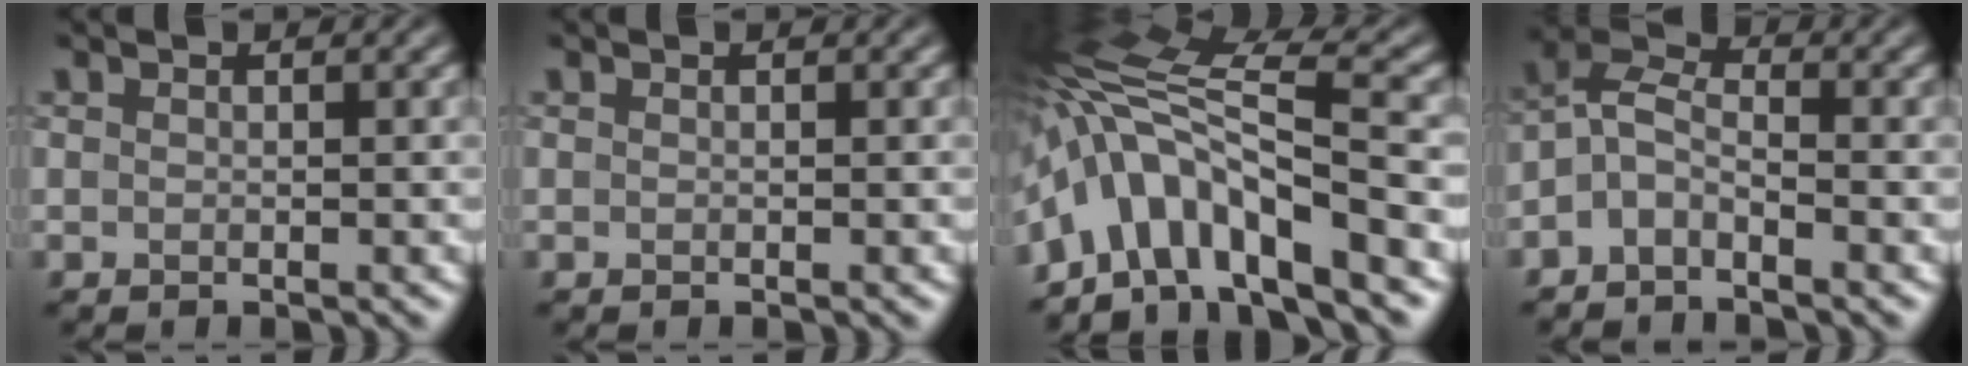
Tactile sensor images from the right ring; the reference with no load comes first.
{"total": 0.0}
{"total": 11.0, "force": [-4.4, 3.9, 9.4], "torque": [-0.168, 0.029, -0.082]}
{"total": 3.1, "force": [-1.7, 1.5, 2.1], "torque": [-0.043, 0.011, -0.047]}